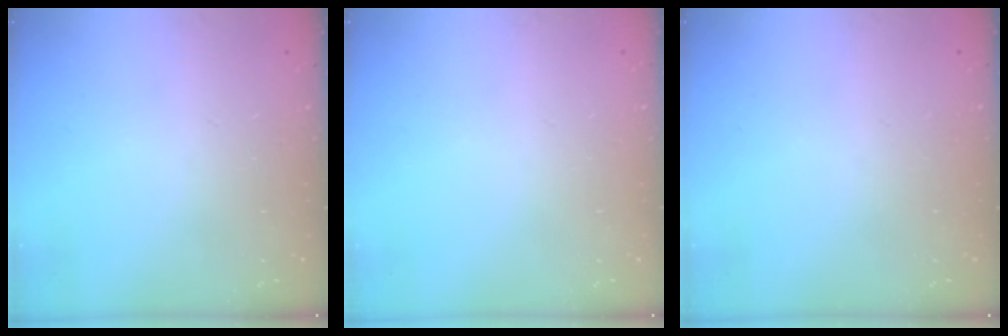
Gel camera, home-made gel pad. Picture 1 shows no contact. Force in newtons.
{"total": 0.0}
{"total": 0.0}